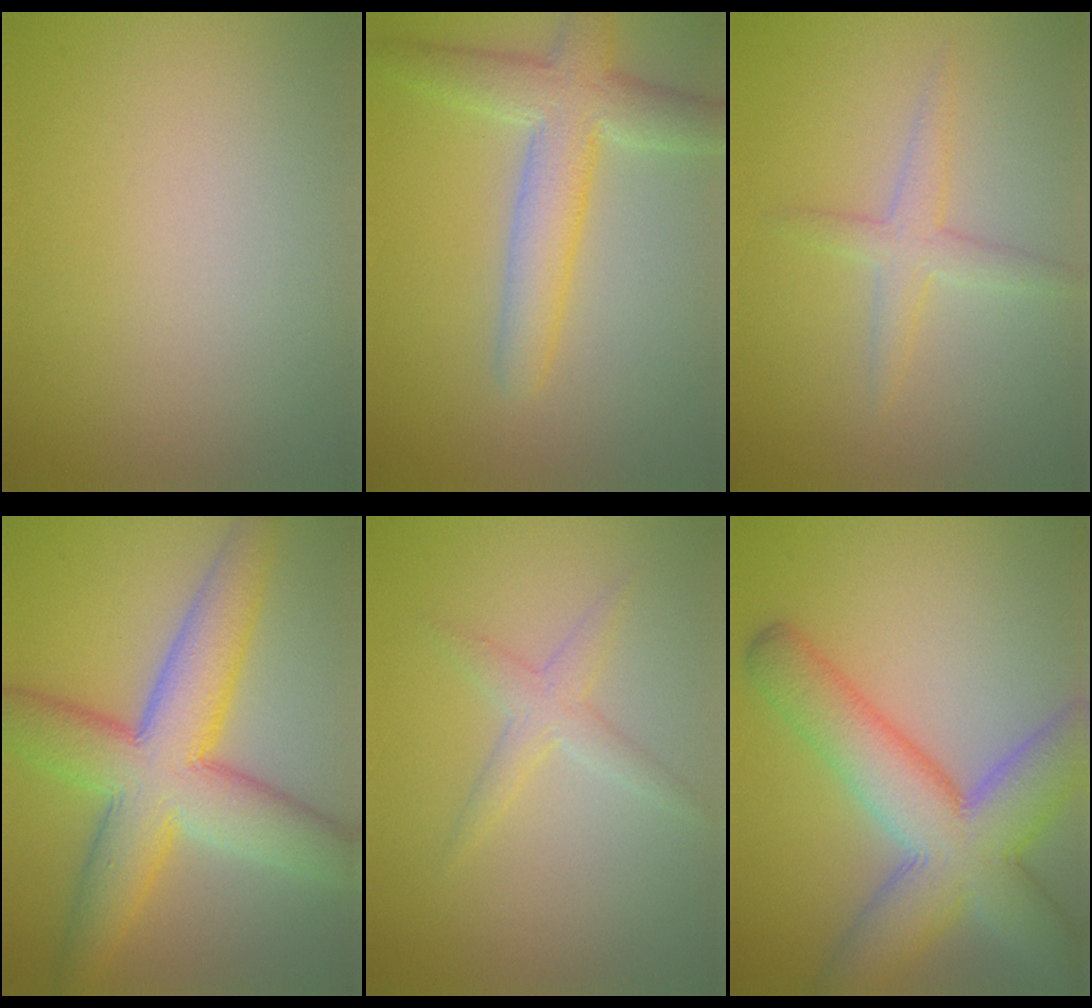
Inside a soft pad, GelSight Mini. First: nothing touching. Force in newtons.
{"total": 5.4, "press": 5.4, "slide": 0.1}
{"total": 2.3, "press": 2.3, "slide": 0.1}
{"total": 10.1, "press": 10.1, "slide": 0.1}
{"total": 2.0, "press": 2.0, "slide": 0.1}
{"total": 9.8, "press": 9.8, "slide": 0.5}